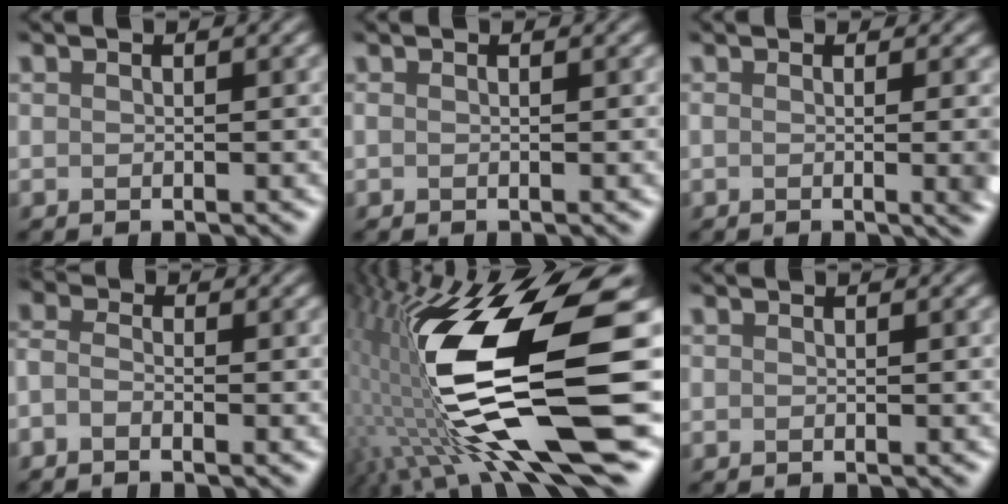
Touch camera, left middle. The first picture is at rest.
{"total": 0.8, "force": [0.3, 0.4, 0.6], "torque": [-0.002, 0.007, -0.006]}
{"total": 5.8, "force": [-0.2, 2.6, 5.2], "torque": [-0.021, 0.024, -0.011]}
{"total": 2.0, "force": [-2.0, -0.2, -0.1], "torque": [-0.025, -0.001, -0.016]}
{"total": 15.5, "force": [-0.1, 5.3, 14.6], "torque": [-0.303, -0.025, 0.024]}
{"total": 0.0}